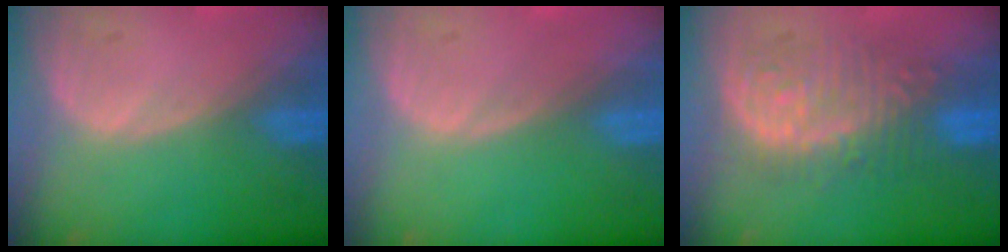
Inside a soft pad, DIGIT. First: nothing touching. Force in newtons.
{"total": 0.0}
{"total": 9.0, "press": 9.0, "slide": 0.6}